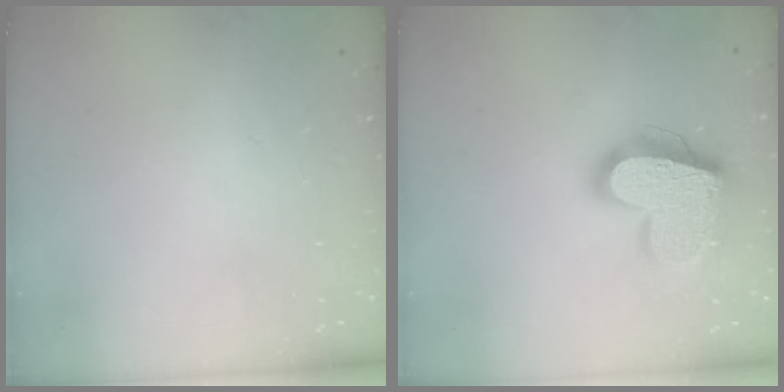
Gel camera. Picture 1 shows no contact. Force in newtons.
{"total": 20.5, "press": 20.4, "slide": 1.7}